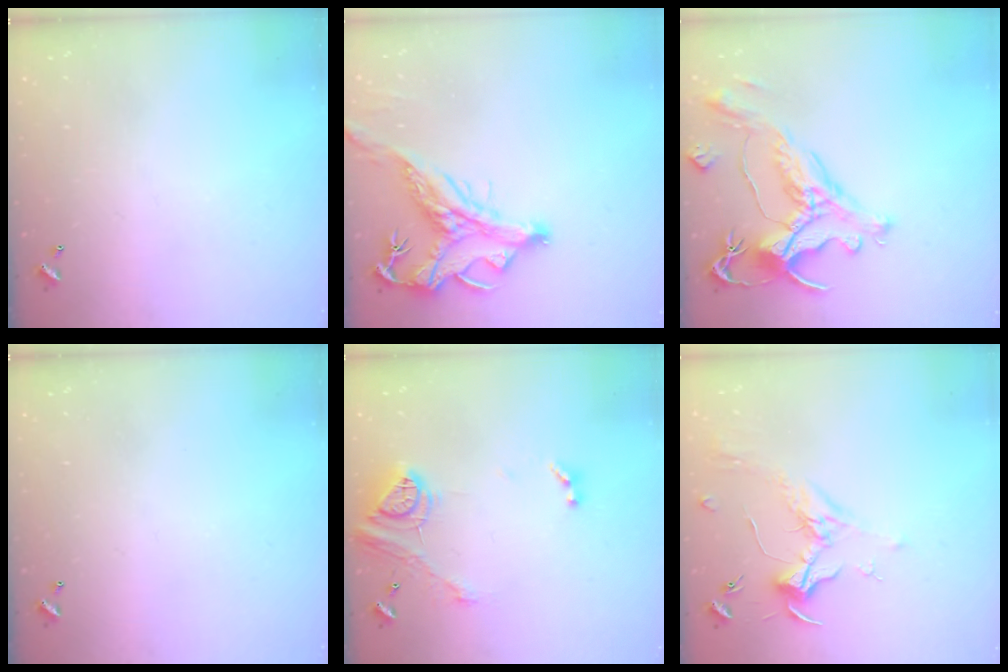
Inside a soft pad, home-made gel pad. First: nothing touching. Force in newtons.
{"total": 2.9, "press": 2.5, "slide": 1.4}
{"total": 1.6, "press": 1.0, "slide": 1.3}
{"total": 0.0}
{"total": 14.9, "press": 14.8, "slide": 1.7}
{"total": 1.8, "press": 1.6, "slide": 0.7}